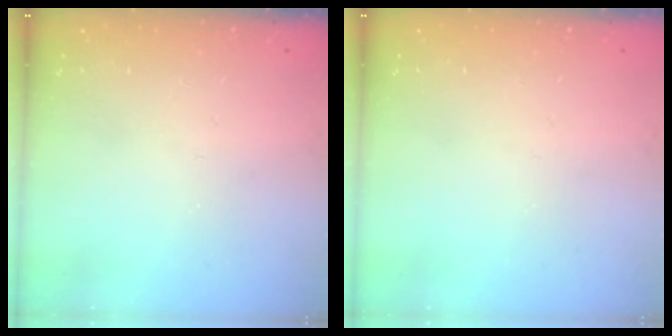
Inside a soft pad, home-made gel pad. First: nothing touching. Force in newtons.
{"total": 0.0}